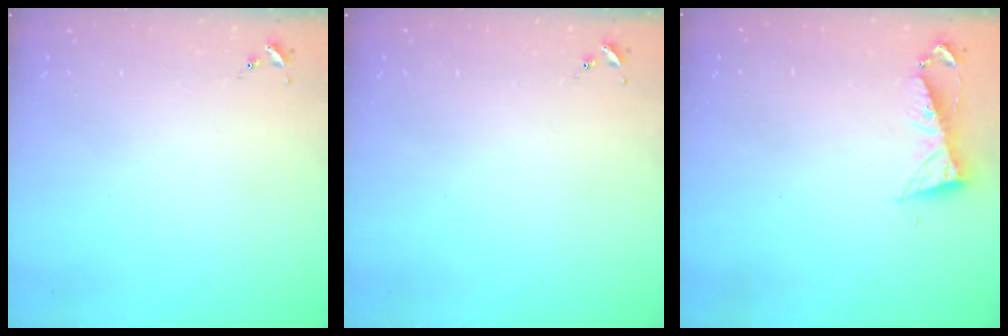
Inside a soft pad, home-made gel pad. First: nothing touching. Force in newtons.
{"total": 0.0}
{"total": 6.0, "press": 5.9, "slide": 0.7}